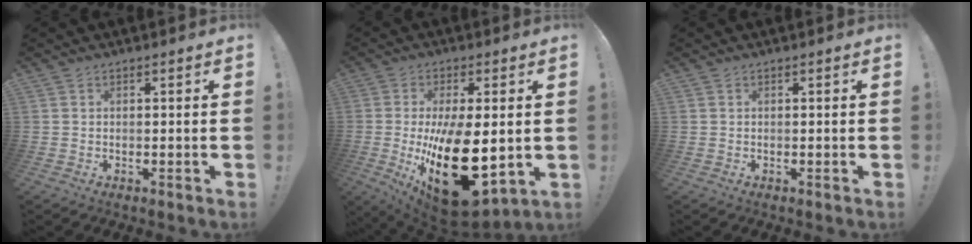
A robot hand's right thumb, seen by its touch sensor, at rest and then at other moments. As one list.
[{"total": 24.5, "force": [-2.8, 12.2, 21.1], "torque": [-0.346, -0.012, -0.015]}, {"total": 0.0}]